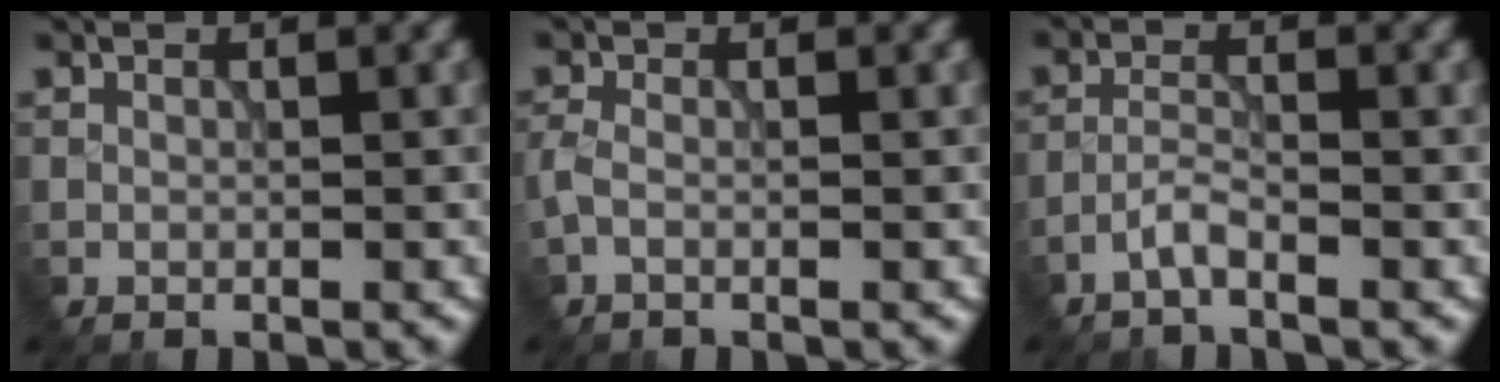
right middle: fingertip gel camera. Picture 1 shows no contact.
{"total": 1.7, "force": [-0.5, 0.6, 1.4], "torque": [-0.040, -0.001, -0.016]}
{"total": 2.0, "force": [-1.4, 0.3, 1.4], "torque": [-0.031, 0.006, -0.035]}